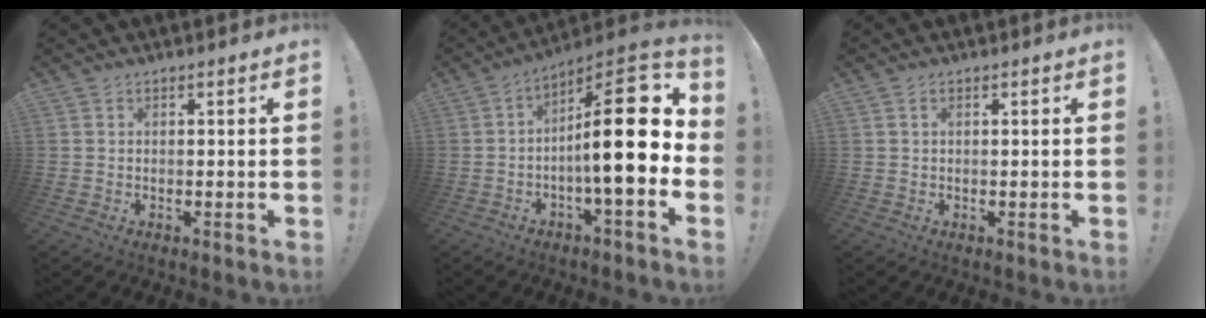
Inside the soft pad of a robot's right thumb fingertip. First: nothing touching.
{"total": 20.2, "force": [0.2, 5.0, 19.6], "torque": [-0.292, -0.001, -0.002]}
{"total": 0.9, "force": [0.3, 0.3, 0.8], "torque": [-0.020, 0.004, 0.006]}